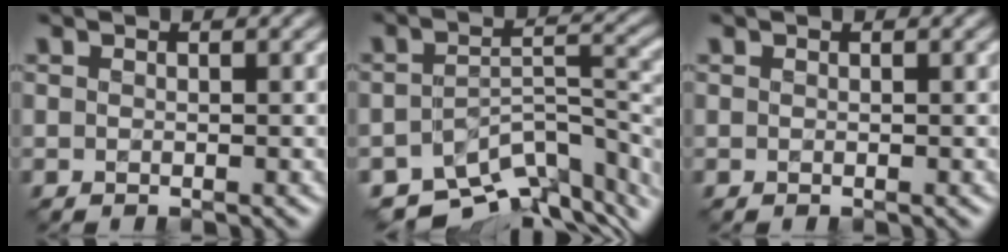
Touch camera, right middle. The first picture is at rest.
{"total": 9.1, "force": [-6.9, 3.6, 4.8], "torque": [-0.070, -0.013, -0.105]}
{"total": 0.0}